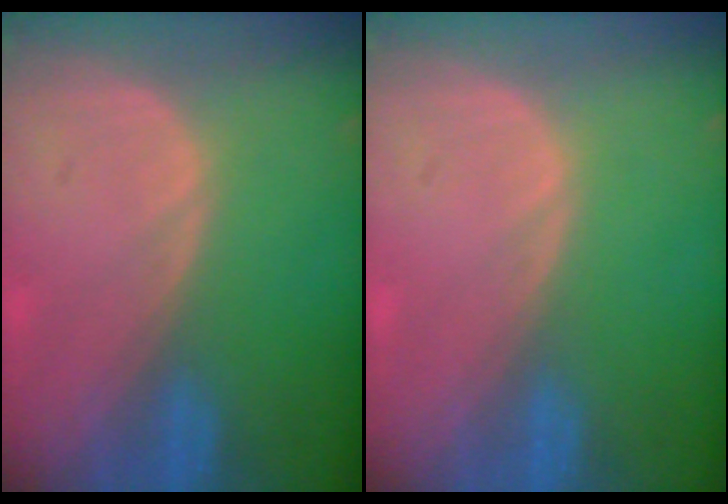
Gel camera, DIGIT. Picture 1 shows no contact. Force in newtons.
{"total": 0.0}